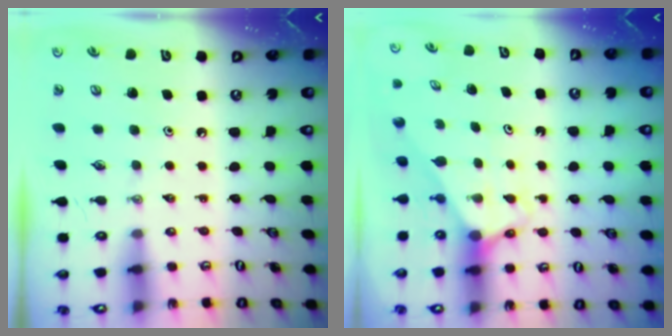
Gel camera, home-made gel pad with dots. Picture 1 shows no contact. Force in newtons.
{"total": 2.7, "press": 2.7, "slide": 0.2}